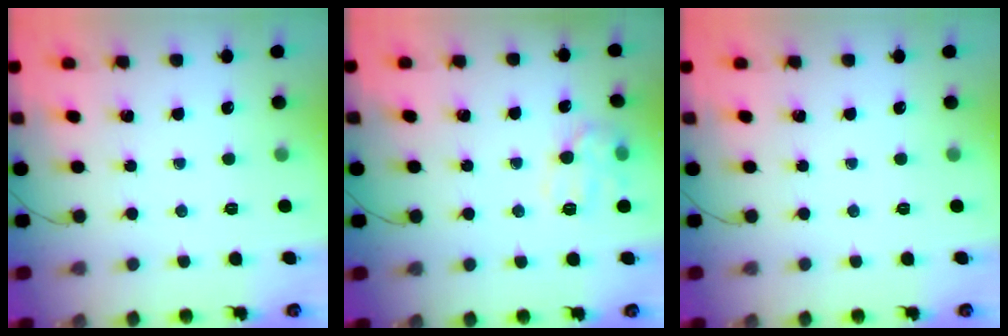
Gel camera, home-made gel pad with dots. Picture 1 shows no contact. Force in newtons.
{"total": 12.0, "press": 12.0, "slide": 0.3}
{"total": 0.0}